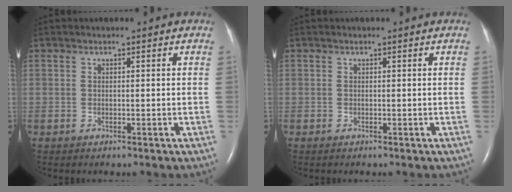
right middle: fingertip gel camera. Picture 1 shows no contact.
{"total": 0.0}